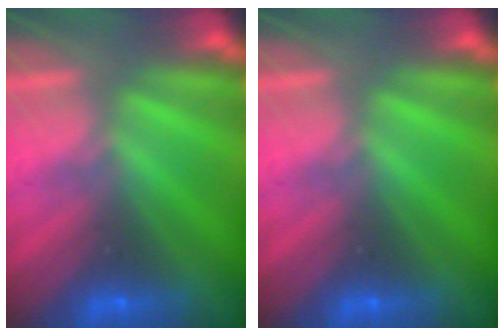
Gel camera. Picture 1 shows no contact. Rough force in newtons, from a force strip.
{"total": 0.0}